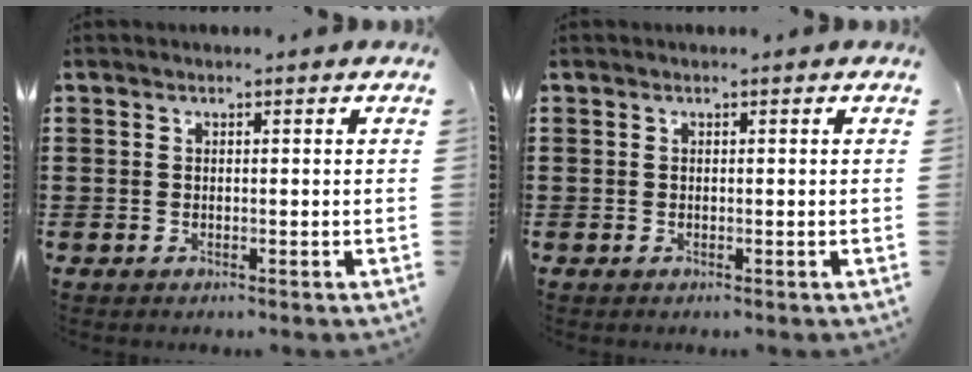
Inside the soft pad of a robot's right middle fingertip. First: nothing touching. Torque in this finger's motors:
{"motor_torque": [-1.07, -1.07, 0.00, 0.00]}